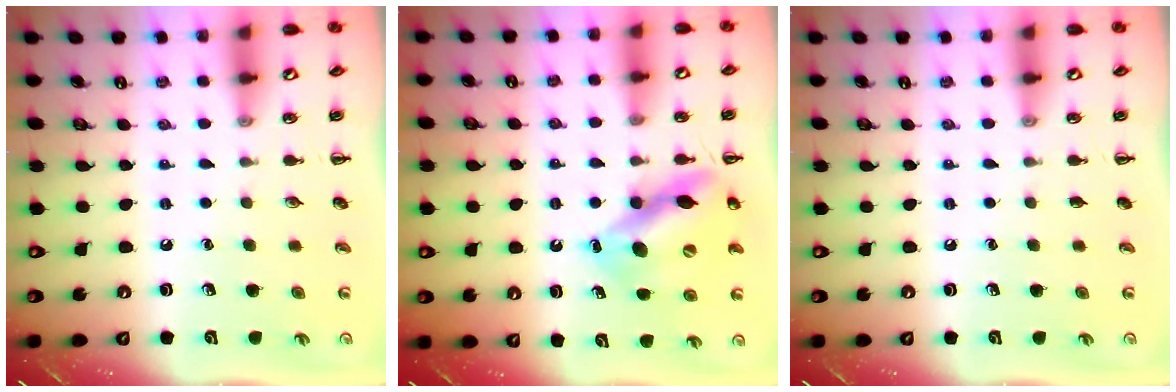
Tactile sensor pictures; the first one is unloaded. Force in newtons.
{"total": 12.7, "press": 12.3, "slide": 3.2}
{"total": 0.0}